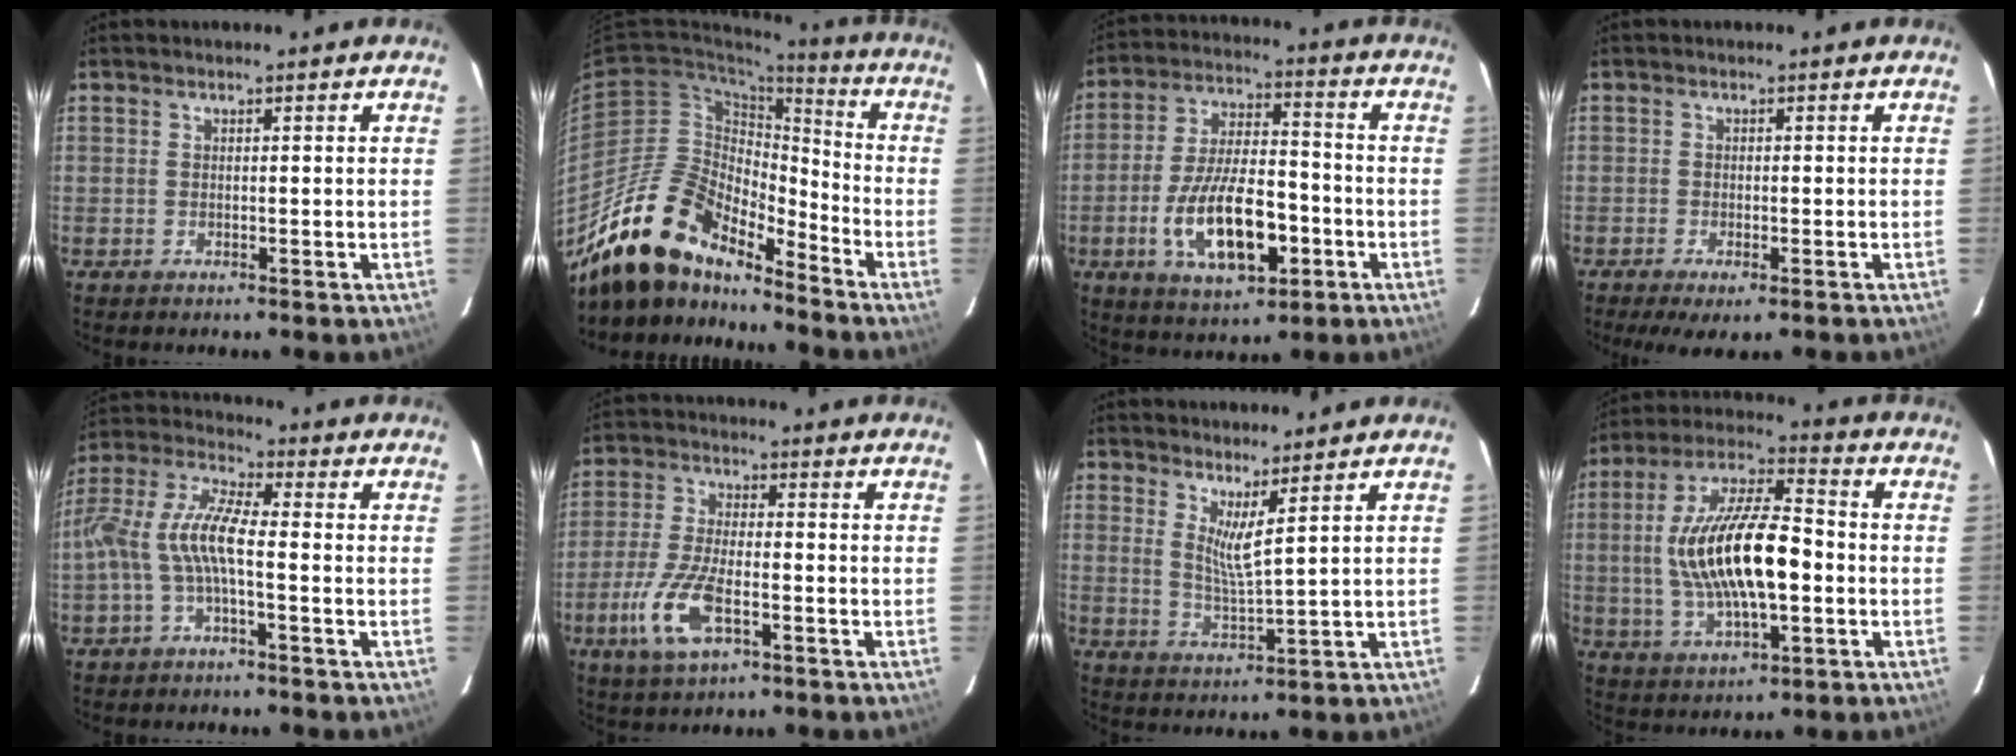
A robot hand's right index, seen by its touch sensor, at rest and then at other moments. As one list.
[{"total": 17.9, "force": [-15.0, 6.1, 7.6], "torque": [-0.137, 0.009, -0.277]}, {"total": 15.9, "force": [-5.4, 6.7, 13.4], "torque": [-0.261, -0.004, -0.083]}, {"total": 5.5, "force": [-3.7, 1.7, 3.8], "torque": [-0.086, -0.023, -0.059]}, {"total": 10.0, "force": [-2.1, 2.5, 9.4], "torque": [-0.206, 0.010, -0.040]}, {"total": 10.9, "force": [-4.5, 3.9, 9.1], "torque": [-0.203, -0.010, -0.086]}, {"total": 4.7, "force": [3.2, -0.5, 3.4], "torque": [-0.063, -0.018, 0.053]}, {"total": 18.1, "force": [-1.2, 6.4, 16.9], "torque": [-0.325, 0.011, -0.019]}]